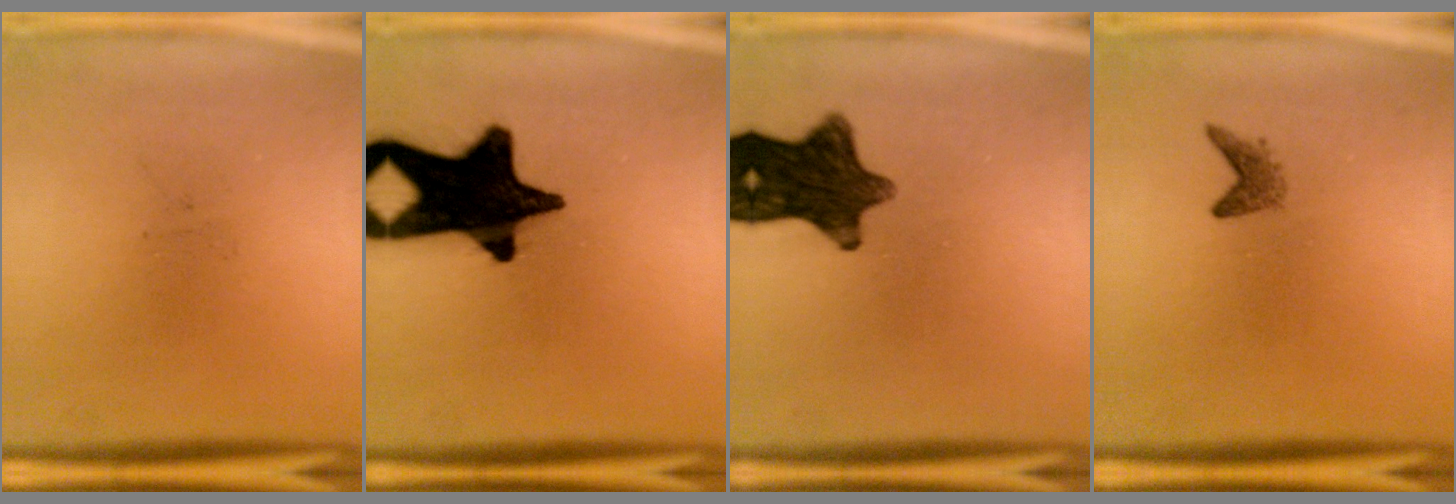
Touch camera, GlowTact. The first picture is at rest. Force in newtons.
{"total": 18.5}
{"total": 11.4}
{"total": 1.4}